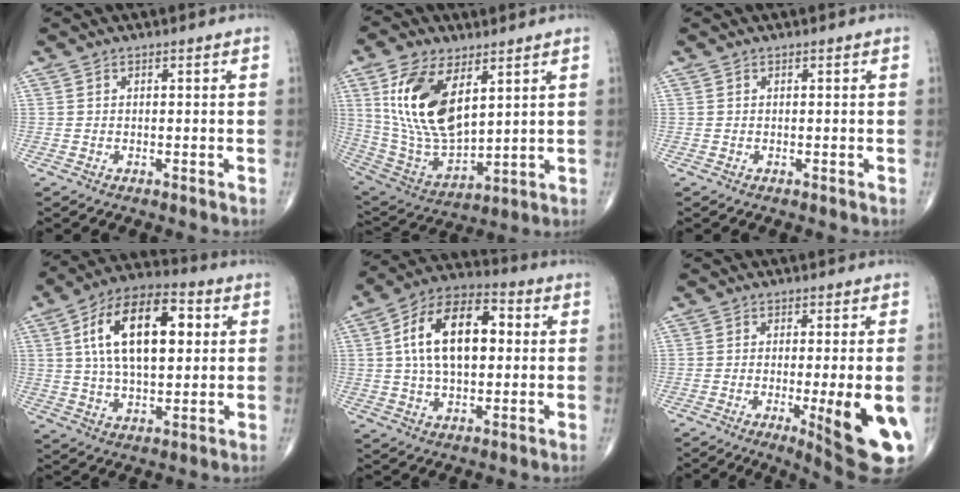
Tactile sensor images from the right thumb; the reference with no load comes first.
{"total": 18.6, "force": [6.6, 9.5, 14.5], "torque": [-0.271, -0.032, 0.138]}
{"total": 0.0}
{"total": 19.1, "force": [4.3, 9.8, 15.8], "torque": [-0.253, 0.009, 0.067]}
{"total": 17.0, "force": [2.4, 9.5, 13.9], "torque": [-0.229, 0.020, 0.034]}
{"total": 15.3, "force": [-4.4, 3.0, 14.4], "torque": [-0.144, -0.016, -0.045]}